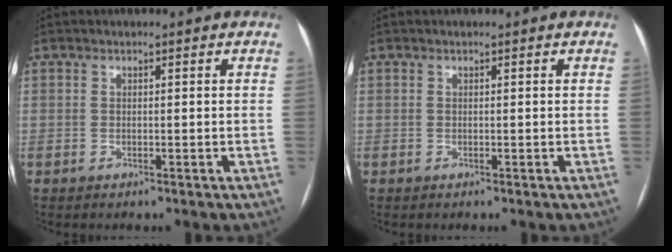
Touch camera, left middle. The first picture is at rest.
{"total": 0.0}